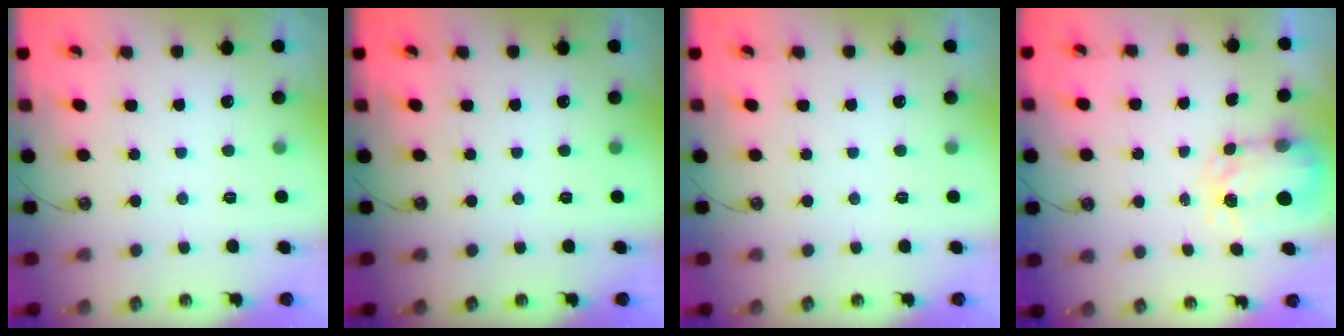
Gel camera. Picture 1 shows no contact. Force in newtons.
{"total": 0.0}
{"total": 0.0}
{"total": 4.0, "press": 4.0, "slide": 0.5}